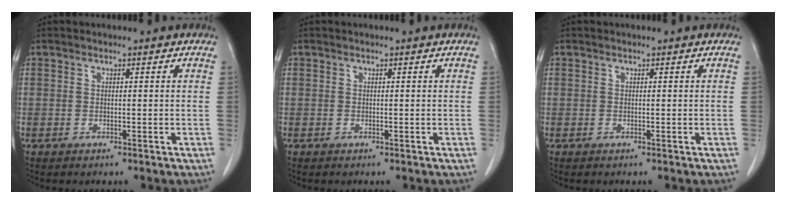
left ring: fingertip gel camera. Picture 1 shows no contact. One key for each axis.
{"total": 0.0}
{"total": 0.0}